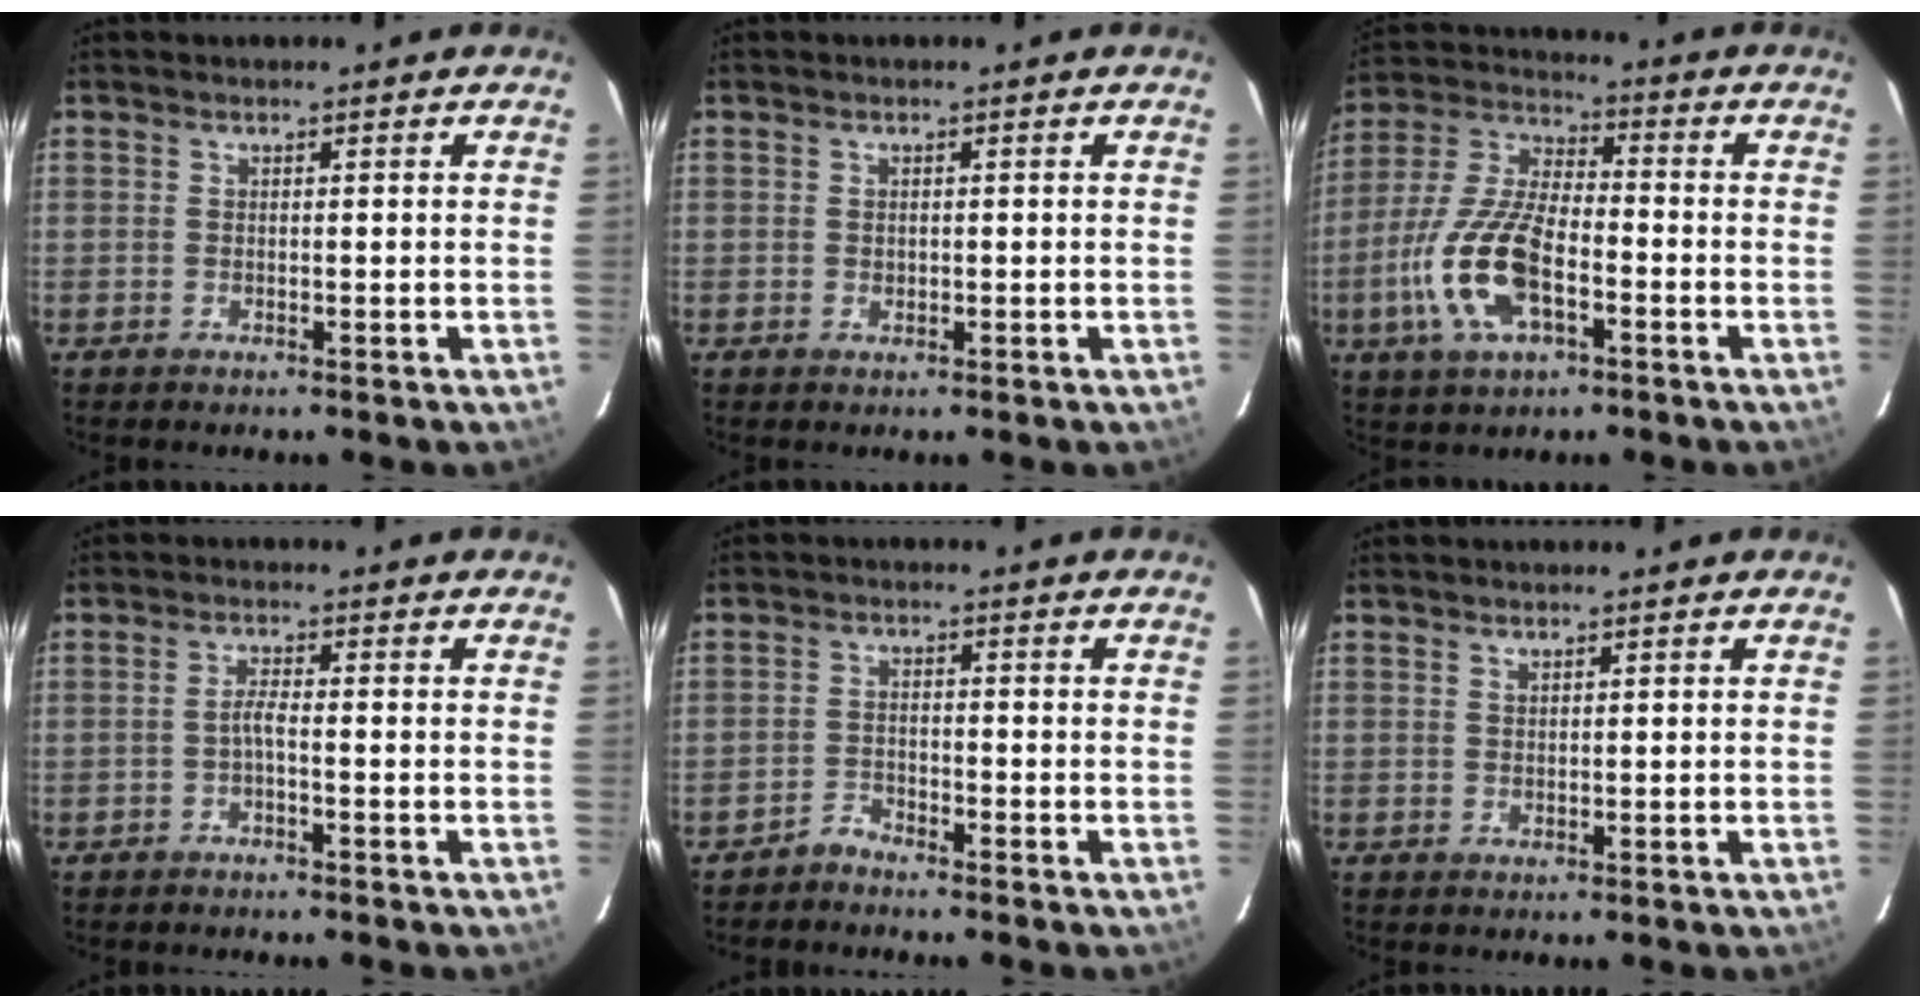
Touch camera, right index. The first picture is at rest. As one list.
[{"total": 0.5, "force": [0.0, 0.5, 0.2], "torque": [-0.002, 0.000, 0.001]}, {"total": 15.3, "force": [-5.1, 6.5, 12.8], "torque": [-0.284, -0.004, -0.097]}, {"total": 1.7, "force": [-0.9, 0.0, 1.4], "torque": [-0.029, 0.003, -0.019]}, {"total": 2.2, "force": [-2.1, 0.4, 0.0], "torque": [0.000, 0.002, -0.044]}, {"total": 0.5, "force": [0.5, 0.1, 0.1], "torque": [-0.002, 0.001, 0.010]}]